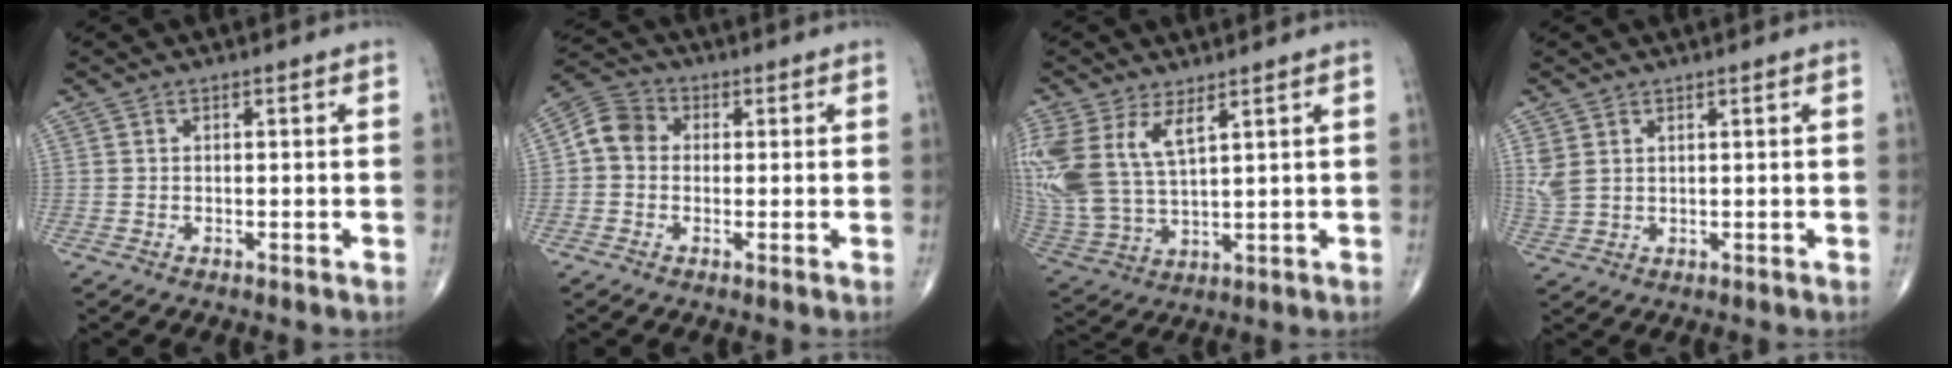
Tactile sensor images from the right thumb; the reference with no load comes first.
{"total": 5.9, "force": [0.0, 5.1, 3.1], "torque": [-0.044, 0.020, -0.013]}
{"total": 15.2, "force": [6.2, 7.4, 11.7], "torque": [-0.274, -0.020, 0.137]}
{"total": 3.4, "force": [1.4, 2.2, 2.2], "torque": [-0.057, 0.001, 0.039]}